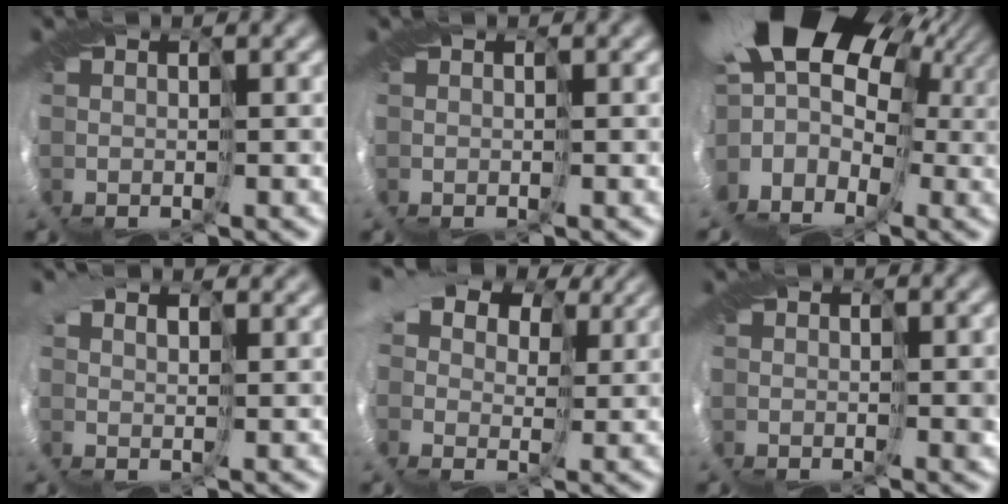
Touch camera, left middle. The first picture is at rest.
{"total": 0.0}
{"total": 12.4, "force": [3.8, 8.4, 8.2], "torque": [-0.174, 0.017, 0.067]}
{"total": 4.3, "force": [4.0, 1.3, 0.9], "torque": [-0.034, 0.013, 0.055]}
{"total": 12.7, "force": [6.3, 8.5, 7.0], "torque": [-0.169, 0.036, 0.086]}
{"total": 0.9, "force": [0.2, 0.4, 0.8], "torque": [-0.019, 0.000, 0.002]}